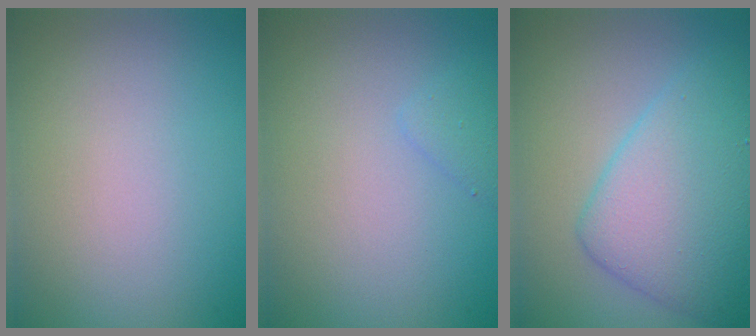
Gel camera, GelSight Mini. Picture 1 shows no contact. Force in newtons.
{"total": 1.1, "press": 1.1, "slide": 0.0}
{"total": 6.6, "press": 6.6, "slide": 0.2}